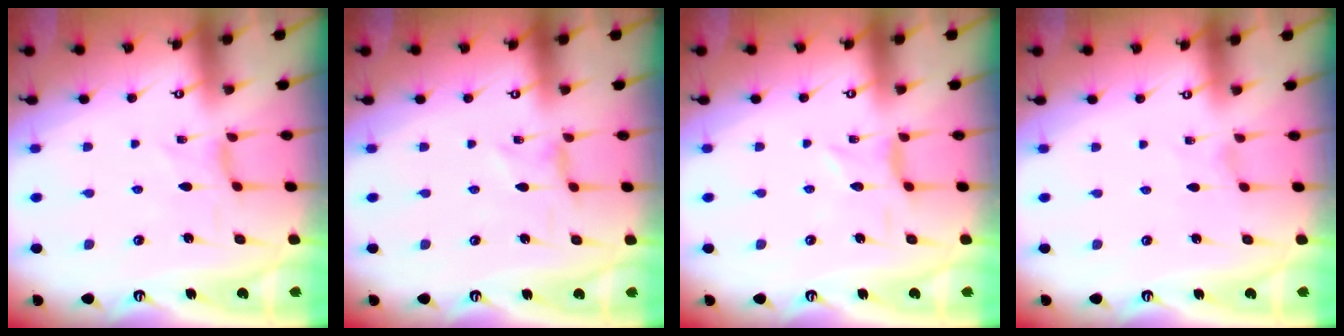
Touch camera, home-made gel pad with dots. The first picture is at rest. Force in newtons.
{"total": 0.0}
{"total": 1.2, "press": 1.2, "slide": 0.1}
{"total": 0.0}